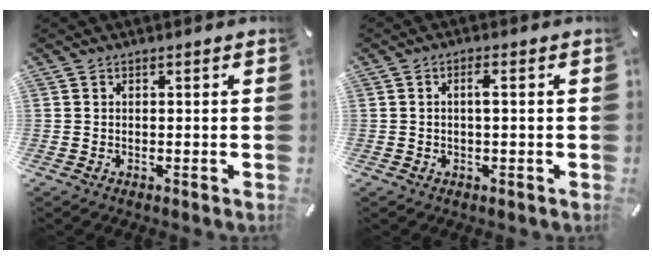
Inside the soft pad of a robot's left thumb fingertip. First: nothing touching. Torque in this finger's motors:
{"motor_torque": [-0.02, -0.19, -0.04, 0.02, -0.10]}